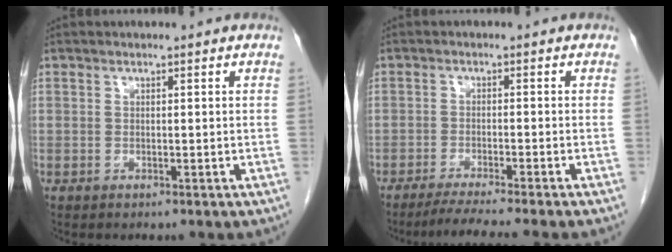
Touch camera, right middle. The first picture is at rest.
{"total": 7.1, "force": [-6.0, -1.4, 3.6], "torque": [-0.042, -0.021, -0.094]}